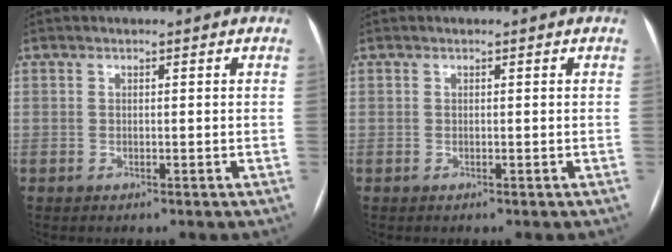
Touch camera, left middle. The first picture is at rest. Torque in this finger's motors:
{"motor_torque": [0.03, -0.22, 0.00, 0.00]}